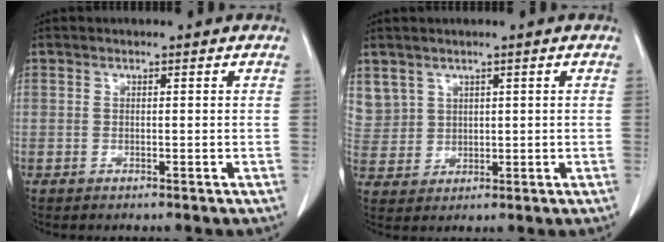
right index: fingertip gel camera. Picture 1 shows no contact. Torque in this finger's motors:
{"motor_torque": [-0.35, 0.38, 0.00, 0.00]}